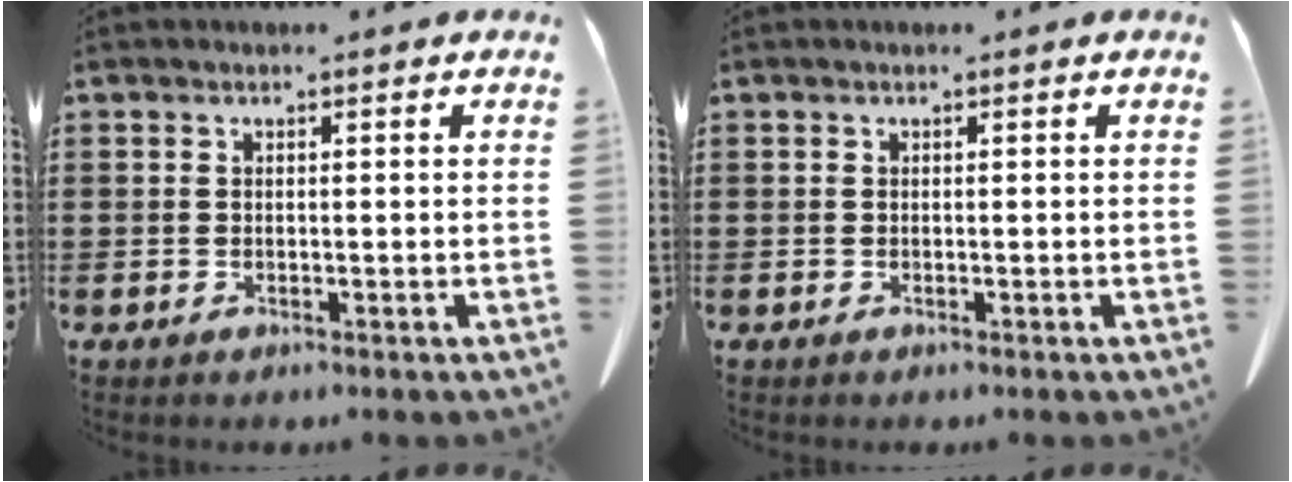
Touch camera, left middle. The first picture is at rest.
{"total": 0.0}